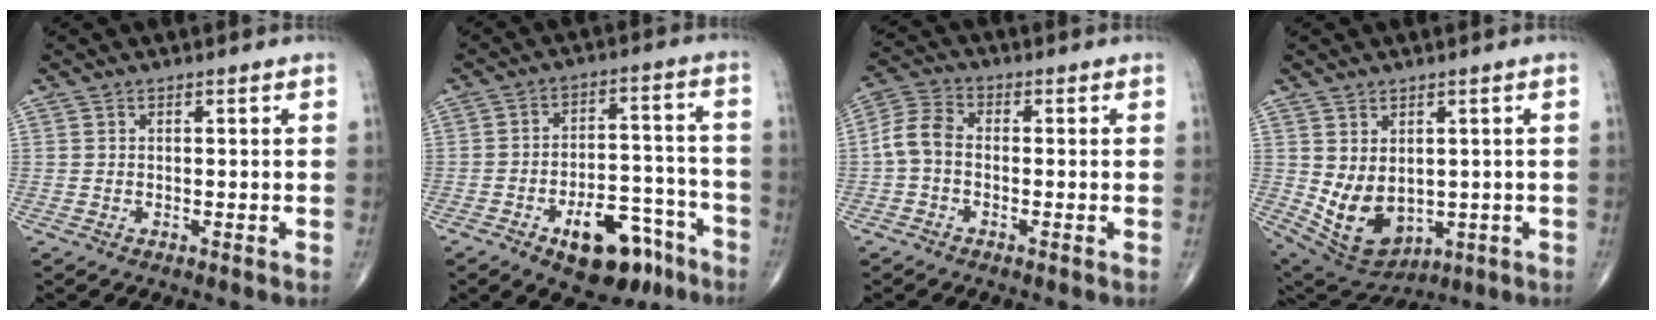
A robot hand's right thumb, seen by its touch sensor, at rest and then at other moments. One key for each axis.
{"total": 14.3, "fx": -8.3, "fy": 7.0, "fz": 9.3, "tx": -0.102, "ty": 0.068, "tz": -0.115}
{"total": 5.6, "fx": -0.9, "fy": 3.7, "fz": 4.1, "tx": -0.081, "ty": 0.019, "tz": -0.032}
{"total": 10.7, "fx": -0.4, "fy": 7.5, "fz": 7.6, "tx": -0.117, "ty": -0.010, "tz": 0.026}